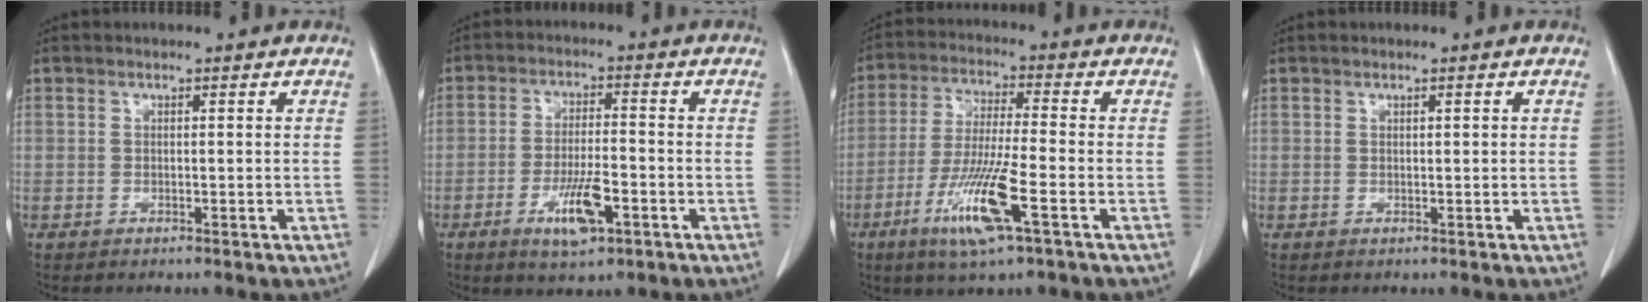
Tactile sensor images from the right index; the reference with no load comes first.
{"total": 7.4, "force": [-3.3, 1.8, 6.4], "torque": [-0.119, -0.008, -0.051]}
{"total": 11.3, "force": [-4.9, 0.3, 10.2], "torque": [-0.203, -0.022, -0.094]}
{"total": 0.5, "force": [0.2, 0.1, 0.5], "torque": [-0.012, 0.000, 0.004]}